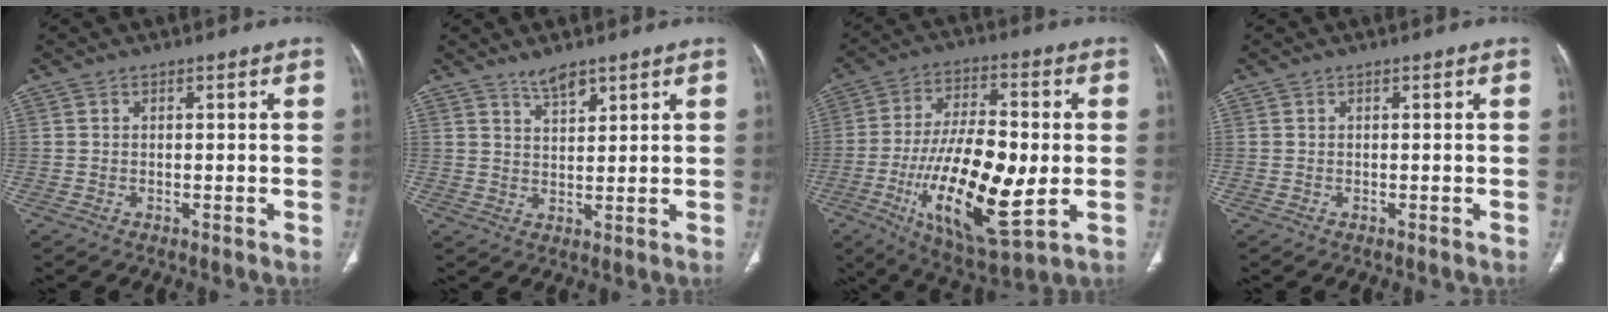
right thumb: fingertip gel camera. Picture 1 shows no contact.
{"total": 3.7, "force": [3.1, 1.1, 1.7], "torque": [-0.024, -0.023, 0.057]}
{"total": 22.4, "force": [-4.2, 8.2, 20.5], "torque": [-0.365, -0.003, -0.057]}
{"total": 0.0}